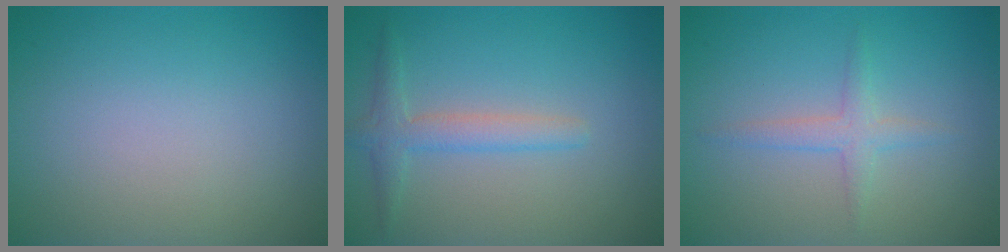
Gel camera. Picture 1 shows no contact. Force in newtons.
{"total": 2.4, "press": 2.4, "slide": 0.1}
{"total": 1.7, "press": 1.7, "slide": 0.0}